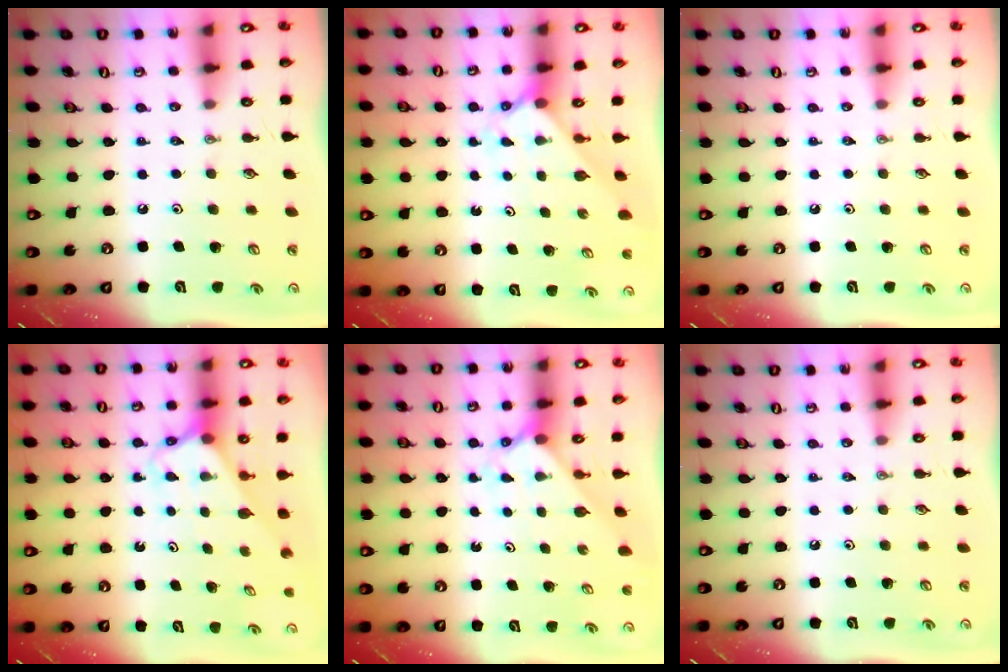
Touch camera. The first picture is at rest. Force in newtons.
{"total": 2.1, "press": 2.1, "slide": 0.2}
{"total": 0.0}
{"total": 2.6, "press": 2.6, "slide": 0.1}
{"total": 2.1, "press": 2.1, "slide": 0.2}
{"total": 0.0}